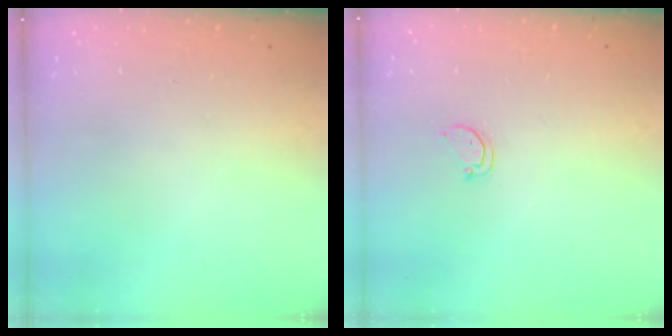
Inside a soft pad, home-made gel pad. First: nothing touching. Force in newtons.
{"total": 2.5, "press": 2.5, "slide": 0.3}